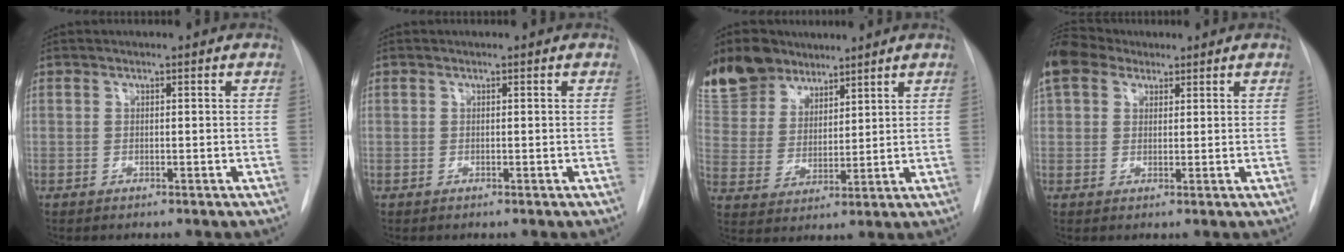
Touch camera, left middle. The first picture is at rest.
{"total": 0.0}
{"total": 13.4, "force": [10.5, 7.5, 3.6], "torque": [-0.081, 0.027, 0.209]}
{"total": 5.5, "force": [4.2, 3.2, 1.5], "torque": [-0.044, 0.028, 0.086]}